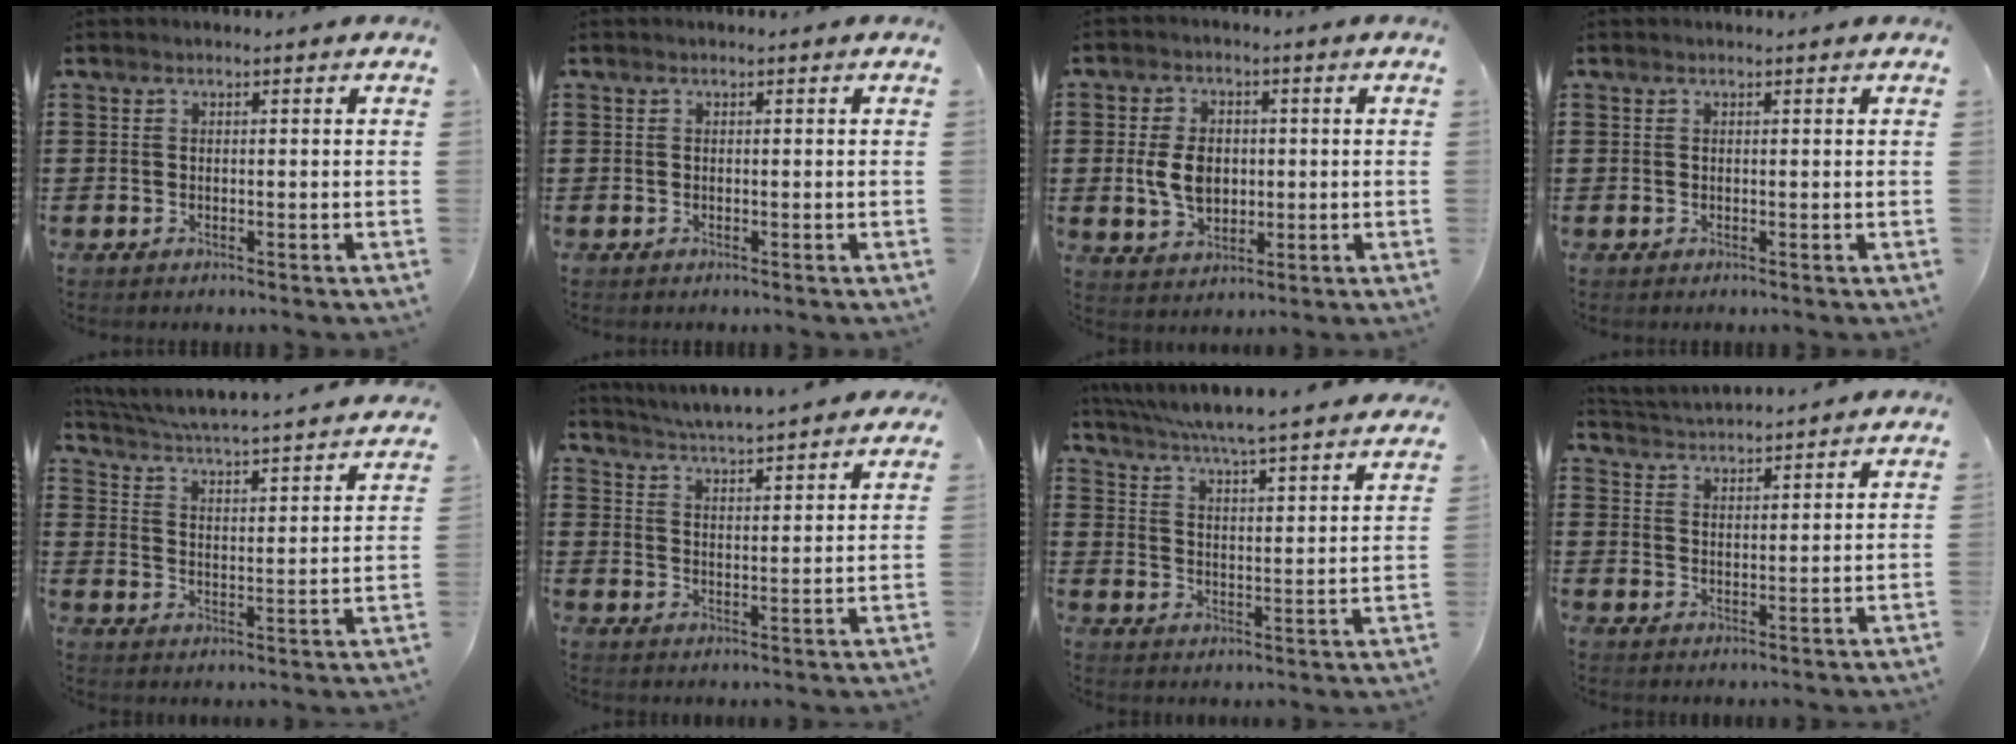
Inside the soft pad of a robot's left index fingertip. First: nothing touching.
{"total": 0.0}
{"total": 6.6, "force": [0.0, 4.4, 4.9], "torque": [-0.105, 0.006, -0.005]}
{"total": 0.0}
{"total": 4.1, "force": [3.8, -0.7, 1.3], "torque": [-0.045, -0.039, 0.055]}
{"total": 4.4, "force": [4.3, -0.3, 0.7], "torque": [-0.036, -0.029, 0.073]}
{"total": 4.7, "force": [4.4, -1.0, 1.4], "torque": [-0.050, -0.043, 0.067]}
{"total": 3.6, "force": [3.6, -0.3, 0.0], "torque": [-0.020, -0.026, 0.059]}